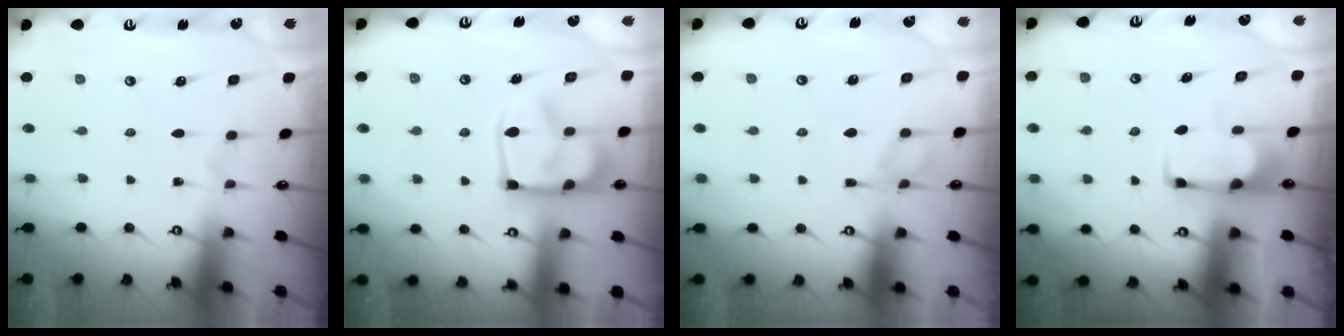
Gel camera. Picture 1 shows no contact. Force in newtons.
{"total": 14.8, "press": 14.8, "slide": 0.8}
{"total": 1.3, "press": 0.5, "slide": 1.2}
{"total": 1.1, "press": 1.1, "slide": 0.0}